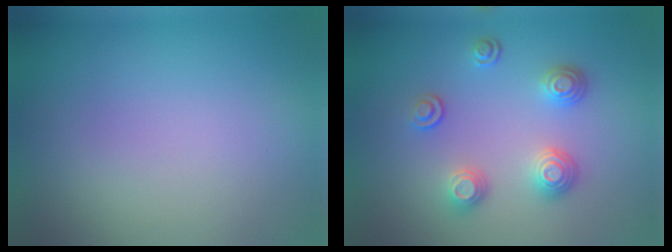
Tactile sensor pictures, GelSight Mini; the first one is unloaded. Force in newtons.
{"total": 3.4, "press": 2.9, "slide": 1.8}